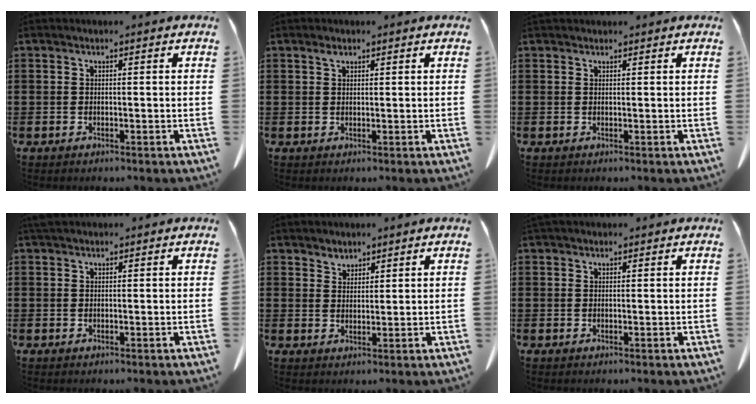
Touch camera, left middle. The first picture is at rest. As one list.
[{"total": 1.2, "force": [0.8, 0.5, 0.8], "torque": [-0.010, -0.002, 0.013]}, {"total": 0.8, "force": [0.7, 0.2, 0.0], "torque": [-0.003, -0.001, 0.016]}, {"total": 1.1, "force": [1.0, 0.4, 0.4], "torque": [-0.012, 0.002, 0.019]}, {"total": 2.3, "force": [2.1, 0.7, 0.0], "torque": [-0.005, -0.001, 0.043]}, {"total": 1.0, "force": [0.9, 0.3, 0.2], "torque": [-0.006, 0.000, 0.018]}]